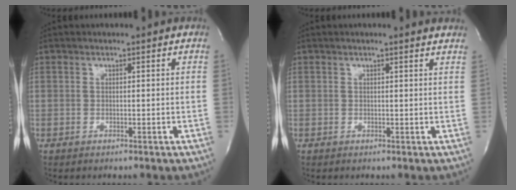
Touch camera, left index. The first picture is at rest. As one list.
[{"total": 3.1, "force": [2.8, 0.1, 1.3], "torque": [-0.024, 0.007, 0.022]}]